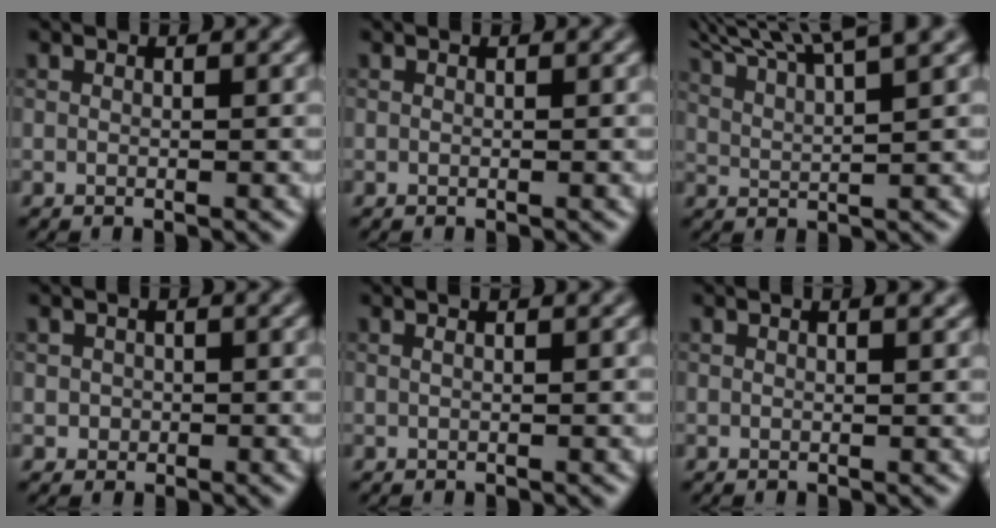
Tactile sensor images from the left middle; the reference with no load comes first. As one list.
[{"total": 0.0}, {"total": 9.0, "force": [7.2, 1.7, 5.1], "torque": [-0.075, 0.034, 0.083]}, {"total": 0.9, "force": [0.0, 0.9, 0.0], "torque": [0.007, -0.003, -0.002]}, {"total": 1.4, "force": [0.7, 0.6, 1.1], "torque": [-0.008, -0.002, -0.005]}, {"total": 1.2, "force": [0.7, 0.4, 1.0], "torque": [-0.009, 0.004, 0.008]}]